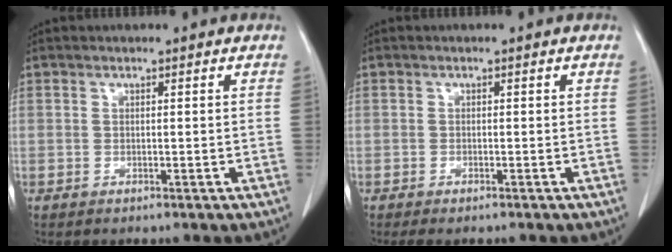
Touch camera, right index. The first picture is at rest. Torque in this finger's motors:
{"motor_torque": [0.20, -0.04, 0.04, 0.00]}